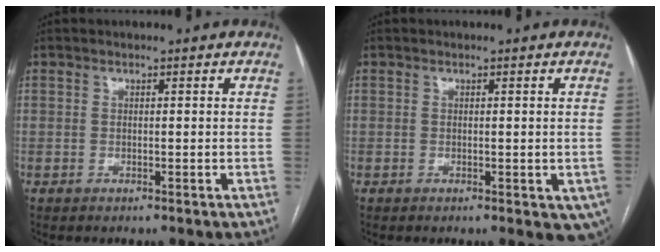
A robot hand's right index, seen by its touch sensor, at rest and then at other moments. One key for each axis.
{"total": 4.8, "fx": -1.7, "fy": 2.4, "fz": 3.9, "tx": -0.026, "ty": -0.006, "tz": -0.022}